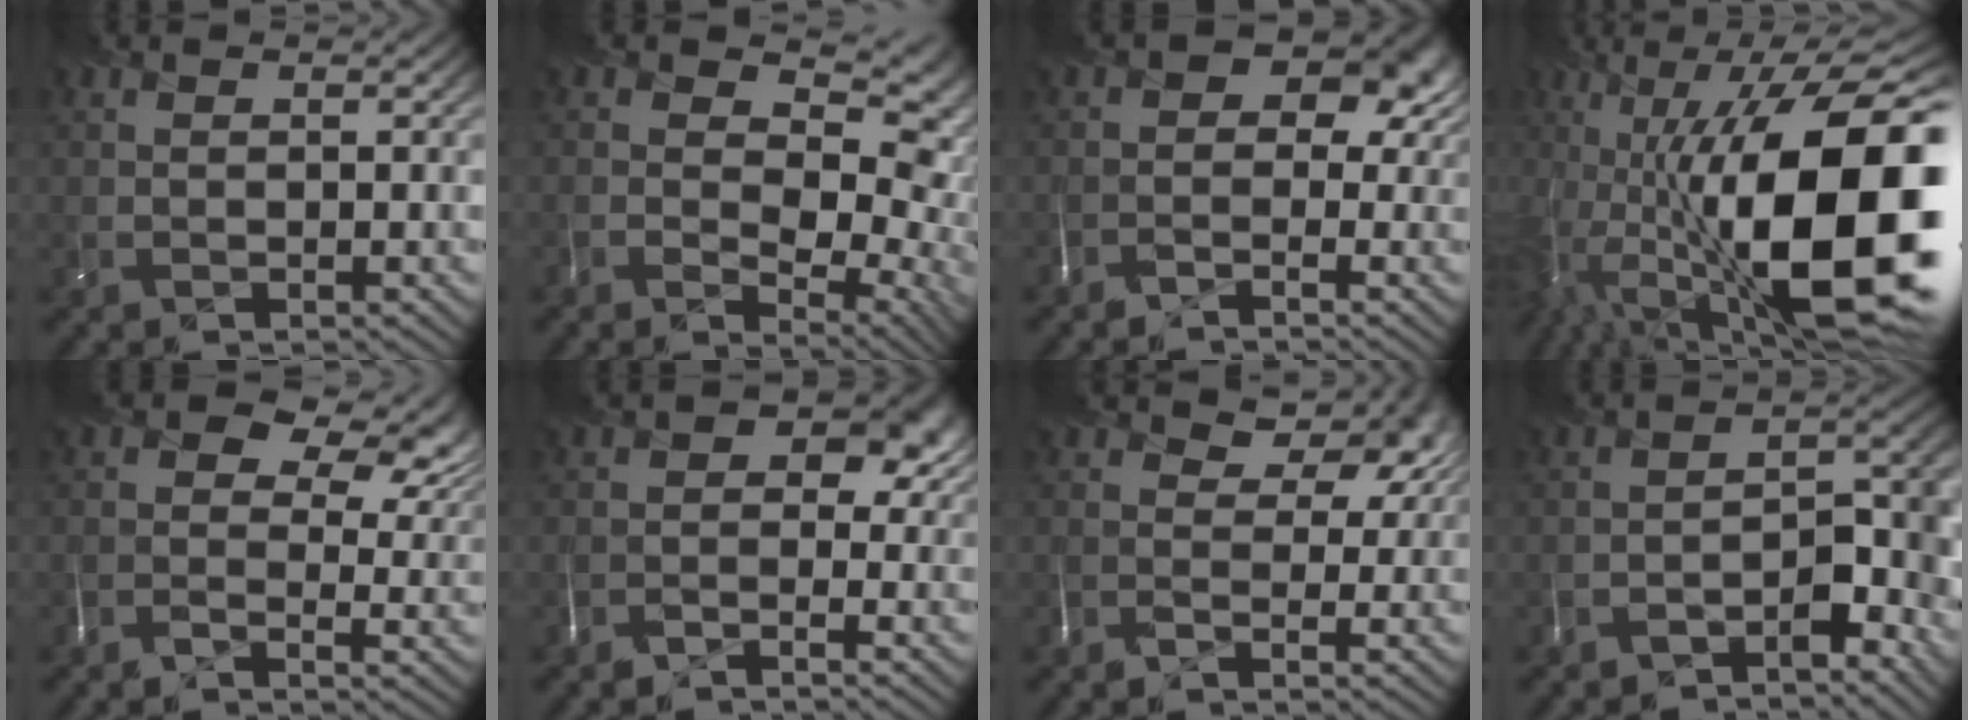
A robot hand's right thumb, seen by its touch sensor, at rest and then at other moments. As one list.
[{"total": 12.1, "force": [0.1, 7.6, 9.4], "torque": [-0.137, -0.023, 0.029]}, {"total": 5.3, "force": [-0.8, 3.3, 4.1], "torque": [-0.040, -0.003, -0.022]}, {"total": 19.5, "force": [-3.8, 8.0, 17.4], "torque": [-0.266, -0.005, -0.066]}, {"total": 8.4, "force": [2.3, 5.2, 6.2], "torque": [-0.099, 0.002, 0.039]}, {"total": 4.1, "force": [-0.8, 2.3, 3.3], "torque": [-0.035, -0.003, -0.026]}, {"total": 5.3, "force": [1.3, 3.4, 3.8], "torque": [-0.051, -0.004, 0.018]}, {"total": 5.7, "force": [-5.4, 0.5, 1.8], "torque": [-0.008, 0.010, -0.086]}]